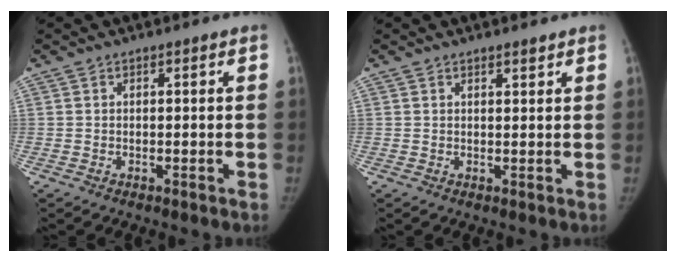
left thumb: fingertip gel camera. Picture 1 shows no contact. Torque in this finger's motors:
{"motor_torque": [-0.22, -0.20, -0.13, 0.28, -0.03]}